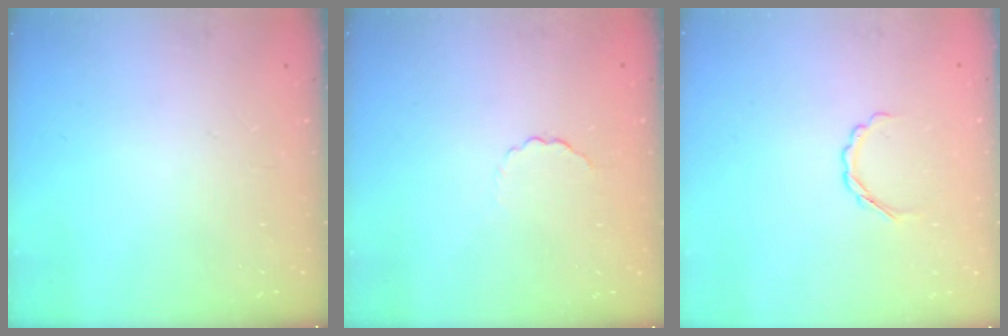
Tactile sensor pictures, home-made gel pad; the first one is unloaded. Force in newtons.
{"total": 2.6, "press": 2.4, "slide": 0.9}
{"total": 3.3, "press": 3.2, "slide": 0.8}